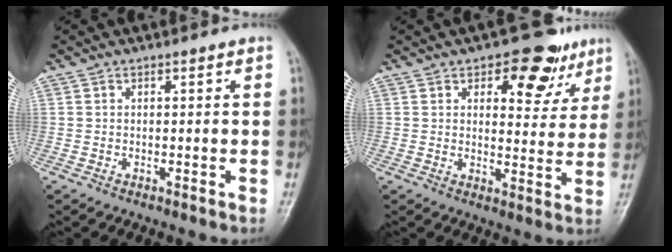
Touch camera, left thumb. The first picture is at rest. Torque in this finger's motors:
{"motor_torque": [-0.08, 0.18, -0.10, -0.10, 0.02]}